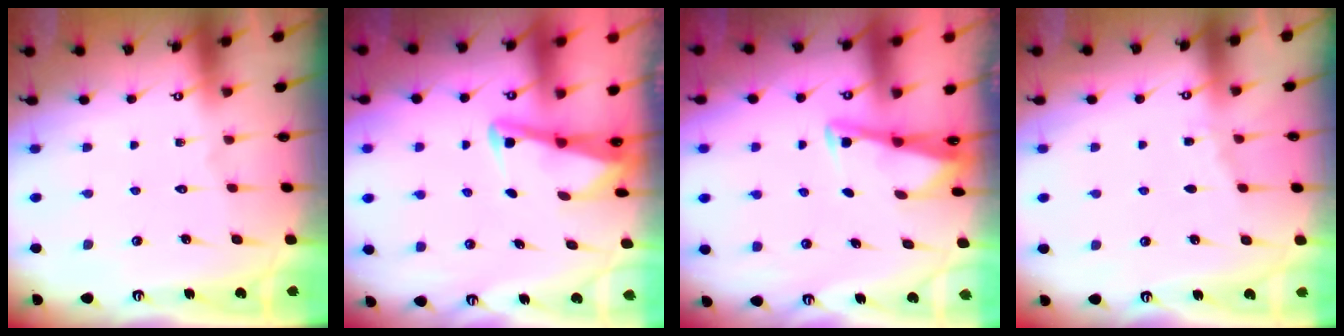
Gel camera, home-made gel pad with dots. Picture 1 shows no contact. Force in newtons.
{"total": 2.8, "press": 2.8, "slide": 0.4}
{"total": 2.8, "press": 2.8, "slide": 0.3}
{"total": 3.6, "press": 3.5, "slide": 0.4}